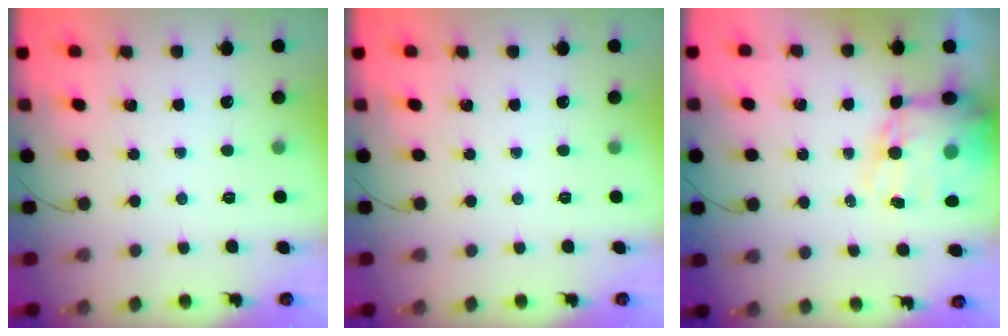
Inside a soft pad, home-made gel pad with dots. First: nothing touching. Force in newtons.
{"total": 0.0}
{"total": 15.3, "press": 14.9, "slide": 3.6}